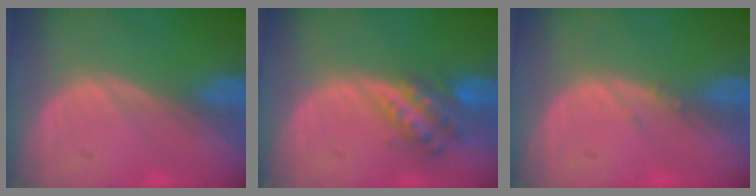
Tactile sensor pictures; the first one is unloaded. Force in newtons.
{"total": 6.0, "press": 5.2, "slide": 2.9}
{"total": 0.6, "press": 0.6, "slide": 0.3}